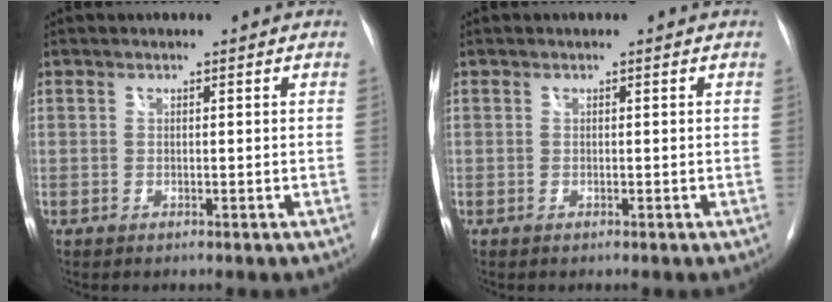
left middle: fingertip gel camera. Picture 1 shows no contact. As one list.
[{"total": 0.0}]